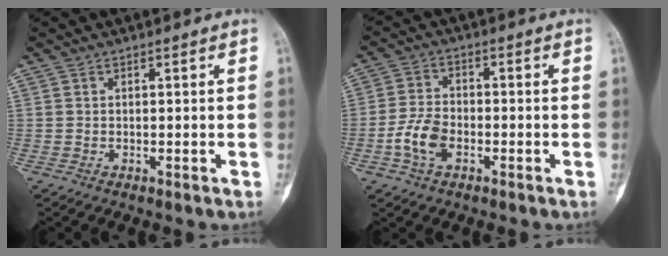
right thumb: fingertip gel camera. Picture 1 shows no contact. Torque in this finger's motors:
{"motor_torque": [1.02, 0.58, 0.44, -0.62, 0.01]}